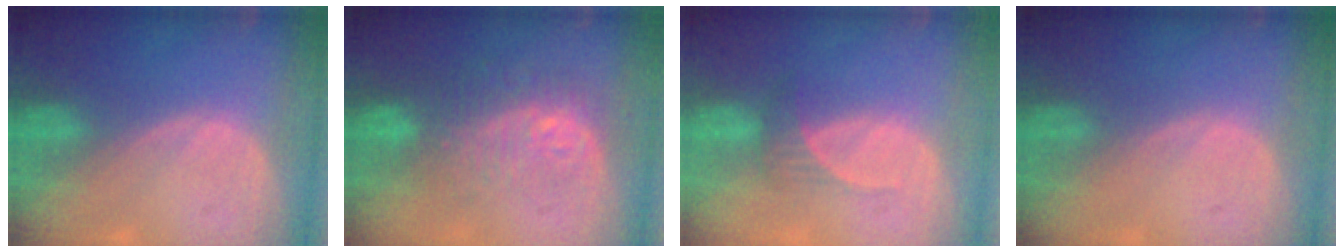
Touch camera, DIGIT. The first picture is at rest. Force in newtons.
{"total": 9.0, "press": 8.7, "slide": 2.4}
{"total": 2.5, "press": 2.3, "slide": 0.9}
{"total": 0.0}